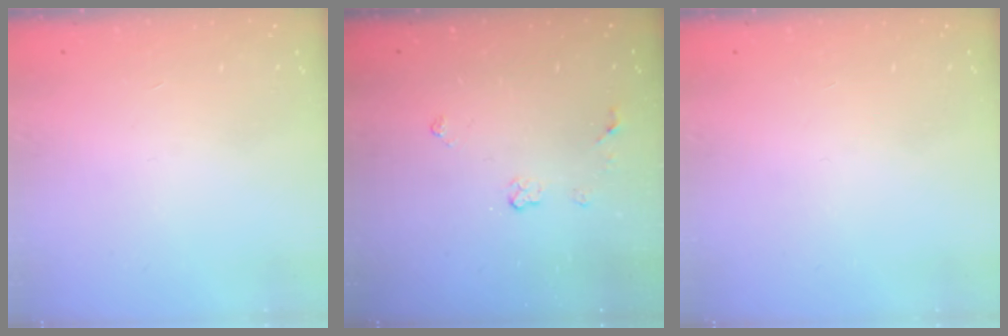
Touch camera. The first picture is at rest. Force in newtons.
{"total": 3.9, "press": 3.8, "slide": 0.6}
{"total": 0.0}